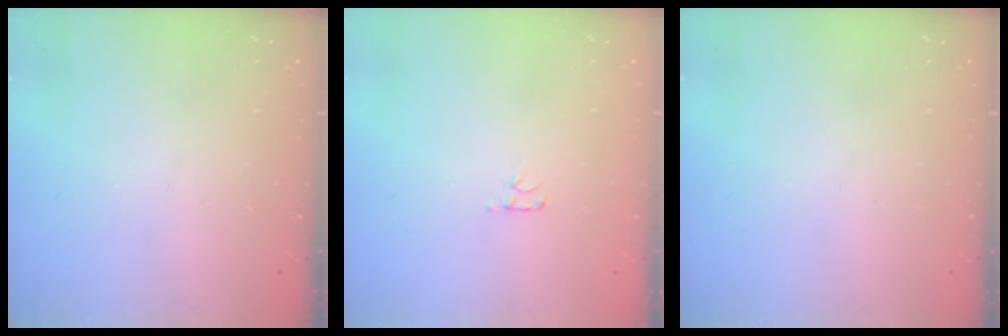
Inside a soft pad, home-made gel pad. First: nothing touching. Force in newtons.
{"total": 3.1, "press": 3.1, "slide": 0.4}
{"total": 0.0}